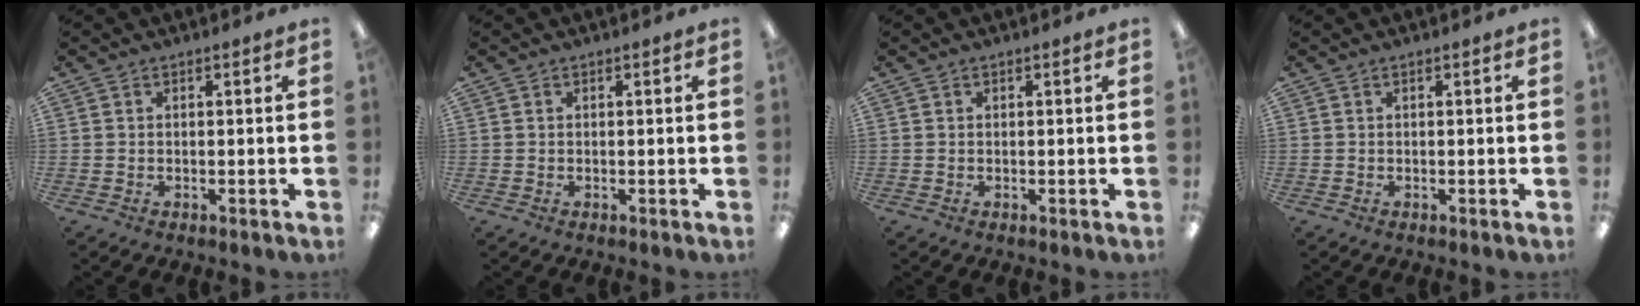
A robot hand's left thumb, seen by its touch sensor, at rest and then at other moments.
{"total": 0.0}
{"total": 0.0}
{"total": 0.0}